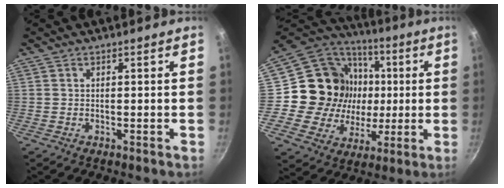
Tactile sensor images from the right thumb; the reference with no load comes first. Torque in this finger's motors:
{"motor_torque": [0.77, 2.41, 0.71, -0.77, 0.03]}